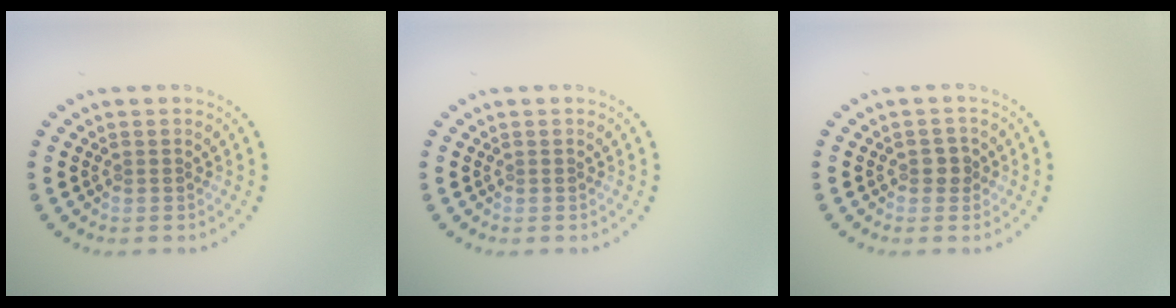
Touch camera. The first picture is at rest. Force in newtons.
{"total": 0.0}
{"total": 1.4, "press": 1.3, "slide": 0.3}